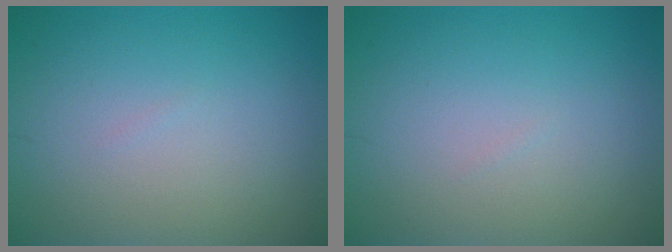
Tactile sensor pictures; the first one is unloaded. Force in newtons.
{"total": 0.0}